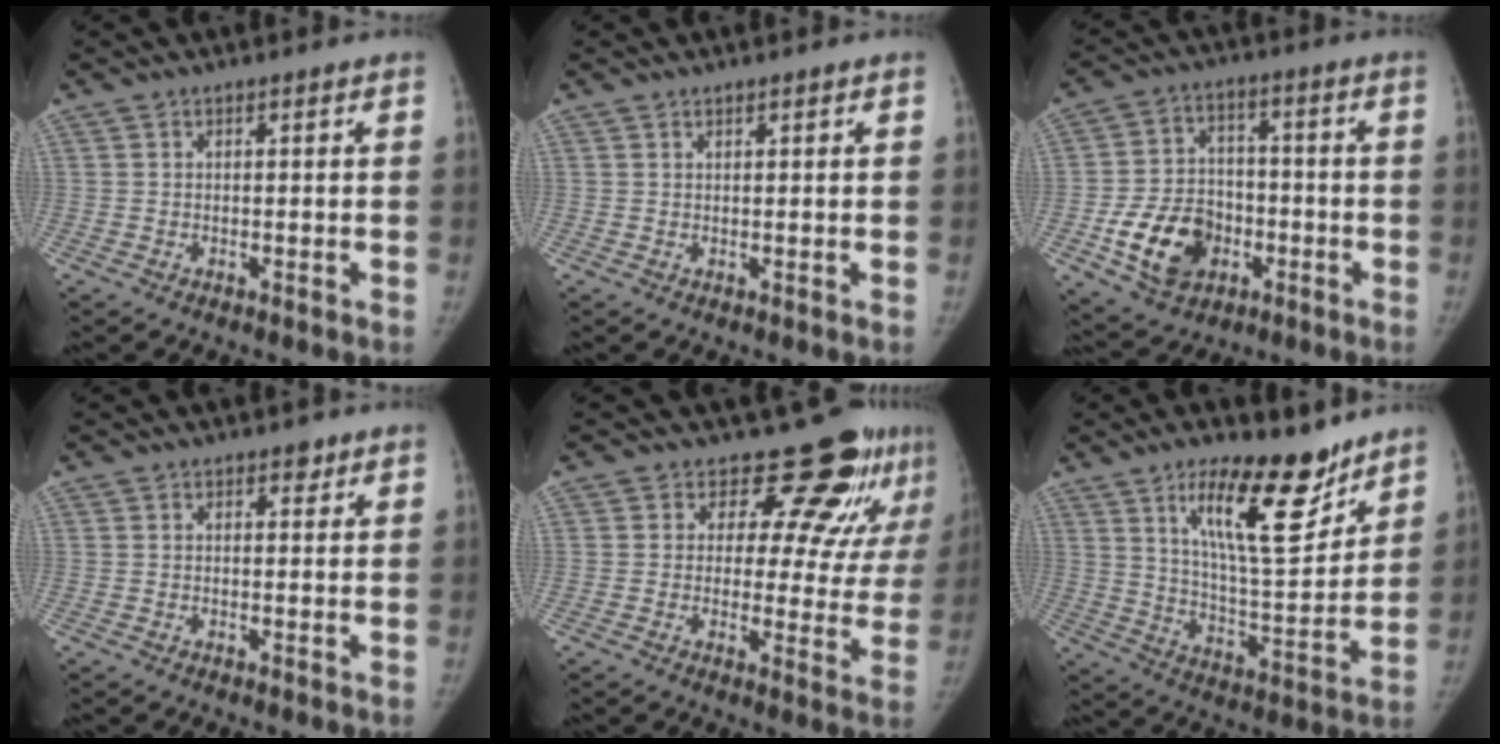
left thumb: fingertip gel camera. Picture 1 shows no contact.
{"total": 0.7, "force": [0.5, 0.2, 0.3], "torque": [-0.005, -0.003, 0.008]}
{"total": 14.2, "force": [-4.9, 10.7, 7.9], "torque": [-0.107, 0.021, -0.078]}
{"total": 1.4, "force": [0.9, 0.9, 0.6], "torque": [0.004, -0.004, 0.010]}
{"total": 14.2, "force": [10.8, 6.6, 6.5], "torque": [-0.025, -0.075, 0.119]}
{"total": 18.1, "force": [11.6, 6.0, 12.6], "torque": [-0.159, -0.084, 0.199]}